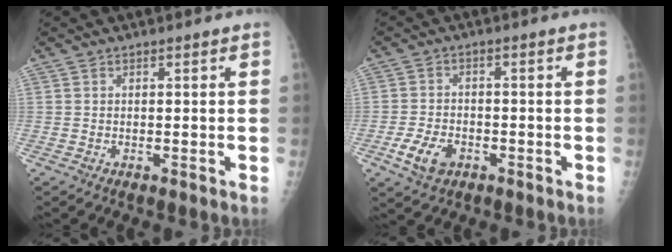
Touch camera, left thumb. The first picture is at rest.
{"total": 6.0, "force": [-2.7, 4.0, 3.6], "torque": [-0.066, 0.008, -0.047]}